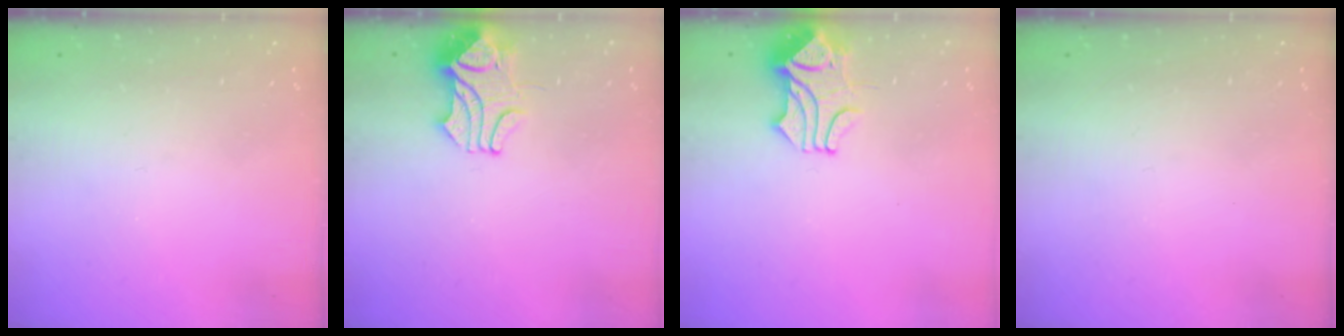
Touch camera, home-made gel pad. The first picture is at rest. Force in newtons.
{"total": 2.1, "press": 1.9, "slide": 0.9}
{"total": 1.8, "press": 1.4, "slide": 1.2}
{"total": 0.0}